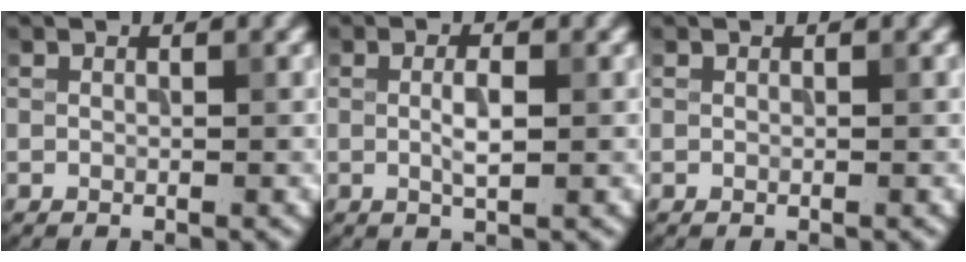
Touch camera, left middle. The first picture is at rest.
{"total": 2.1, "force": [0.1, 0.5, 2.0], "torque": [-0.040, 0.001, 0.000]}
{"total": 0.0}